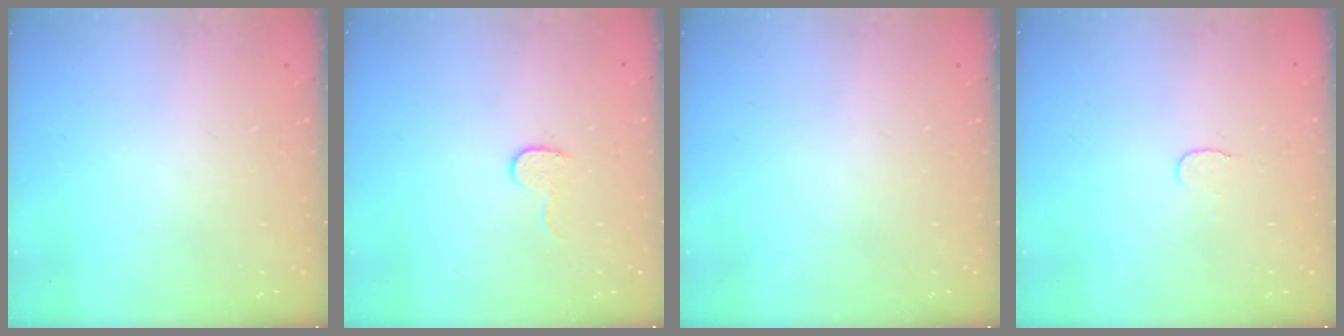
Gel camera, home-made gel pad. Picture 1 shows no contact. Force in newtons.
{"total": 5.6, "press": 5.6, "slide": 0.5}
{"total": 0.0}
{"total": 3.5, "press": 3.5, "slide": 0.3}